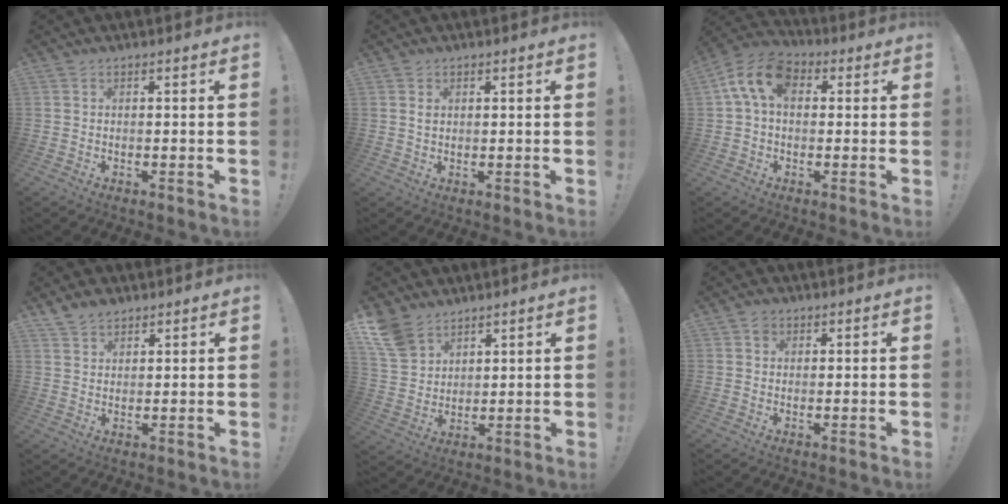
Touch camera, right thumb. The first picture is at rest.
{"total": 1.2, "force": [0.5, 1.0, 0.6], "torque": [-0.004, 0.000, 0.008]}
{"total": 11.6, "force": [3.1, 7.4, 8.4], "torque": [-0.168, 0.012, 0.062]}
{"total": 4.2, "force": [3.4, 2.2, 1.0], "torque": [-0.021, -0.018, 0.066]}
{"total": 10.2, "force": [7.3, 6.2, 3.4], "torque": [-0.070, -0.041, 0.147]}
{"total": 1.9, "force": [0.8, 1.6, 0.7], "torque": [-0.012, 0.002, 0.015]}